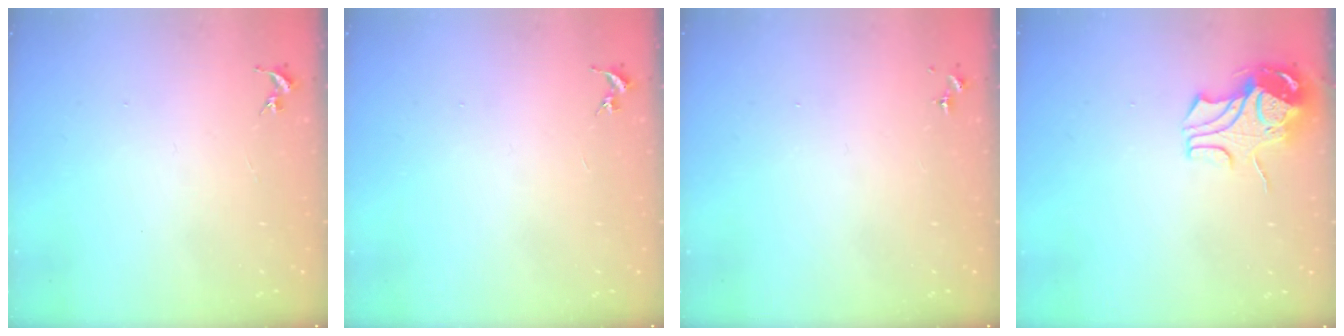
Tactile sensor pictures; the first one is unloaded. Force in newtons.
{"total": 0.0}
{"total": 0.0}
{"total": 9.6, "press": 9.5, "slide": 1.3}